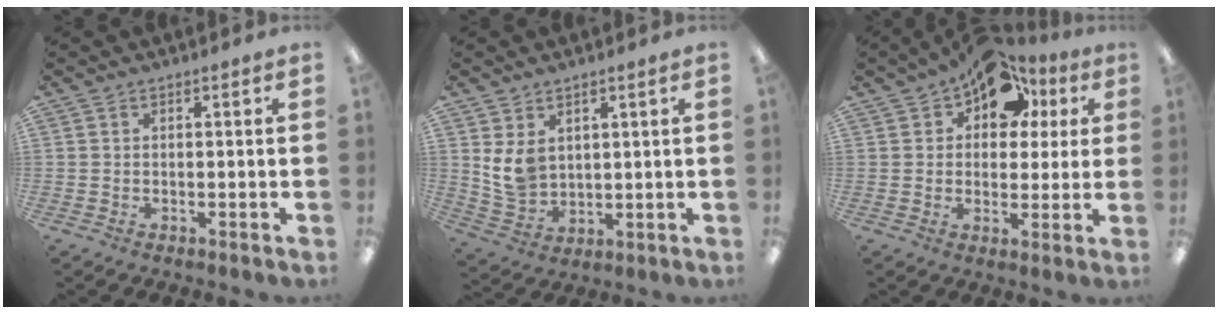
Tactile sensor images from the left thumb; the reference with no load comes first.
{"total": 6.6, "force": [3.0, 4.7, 3.5], "torque": [-0.074, -0.009, 0.060]}
{"total": 12.6, "force": [7.7, 7.9, 6.0], "torque": [-0.086, -0.040, 0.138]}